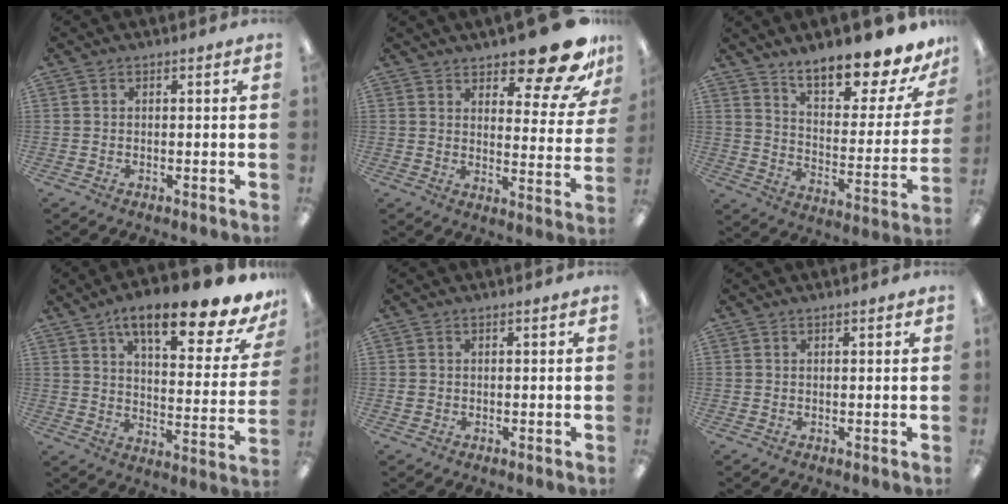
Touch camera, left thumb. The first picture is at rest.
{"total": 16.1, "force": [12.6, 4.7, 8.9], "torque": [-0.113, -0.094, 0.208]}
{"total": 14.8, "force": [13.1, 3.8, 5.9], "torque": [-0.100, -0.101, 0.224]}
{"total": 16.9, "force": [11.6, 4.9, 11.2], "torque": [-0.169, -0.070, 0.187]}
{"total": 0.6, "force": [0.2, 0.5, 0.2], "torque": [-0.004, 0.005, 0.002]}
{"total": 0.6, "force": [0.5, 0.0, 0.3], "torque": [-0.007, 0.001, 0.009]}